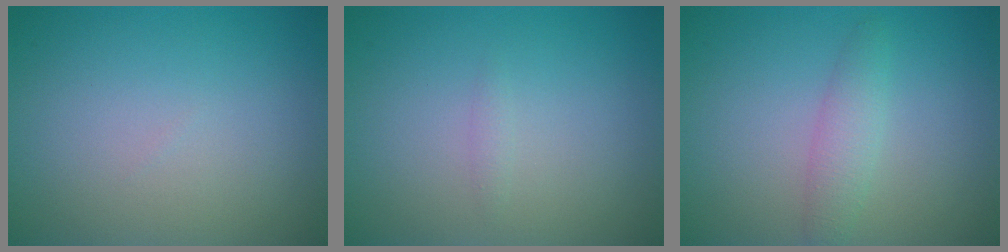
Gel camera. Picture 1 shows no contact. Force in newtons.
{"total": 0.6, "press": 0.6, "slide": 0.0}
{"total": 2.0, "press": 2.0, "slide": 0.1}